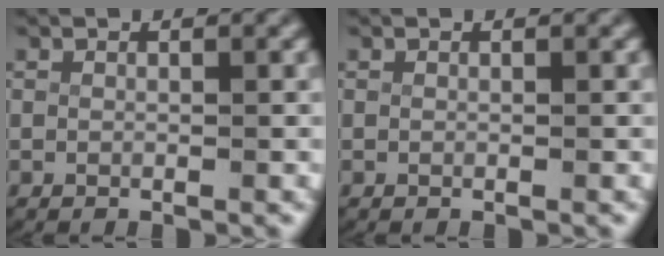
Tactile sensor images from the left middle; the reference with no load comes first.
{"total": 0.0}